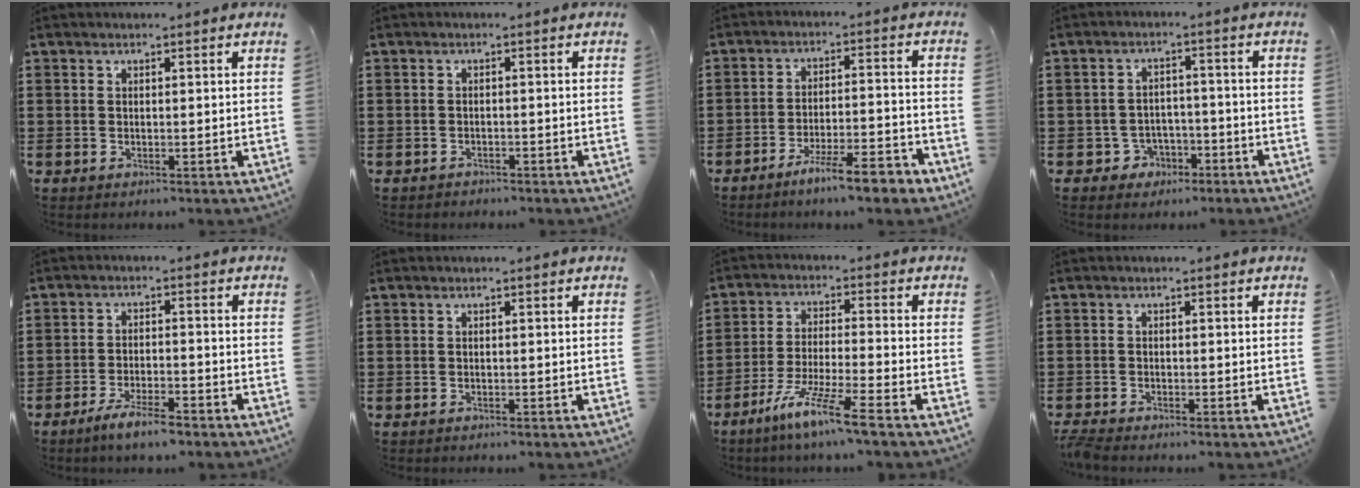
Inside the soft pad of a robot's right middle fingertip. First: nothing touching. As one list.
[{"total": 1.1, "force": [-1.0, 0.3, -0.1], "torque": [-0.001, 0.001, -0.023]}, {"total": 7.8, "force": [-6.3, 0.6, 4.4], "torque": [-0.072, 0.000, -0.115]}, {"total": 3.4, "force": [-2.6, 2.2, 0.6], "torque": [-0.021, 0.006, -0.054]}, {"total": 4.5, "force": [-3.7, 0.4, 2.6], "torque": [-0.056, -0.004, -0.071]}, {"total": 0.5, "force": [-0.5, 0.1, 0.0], "torque": [-0.002, -0.001, -0.011]}, {"total": 8.4, "force": [-6.6, -0.6, 5.1], "torque": [-0.108, -0.018, -0.128]}, {"total": 1.5, "force": [-1.5, 0.1, 0.3], "torque": [-0.015, -0.004, -0.032]}]